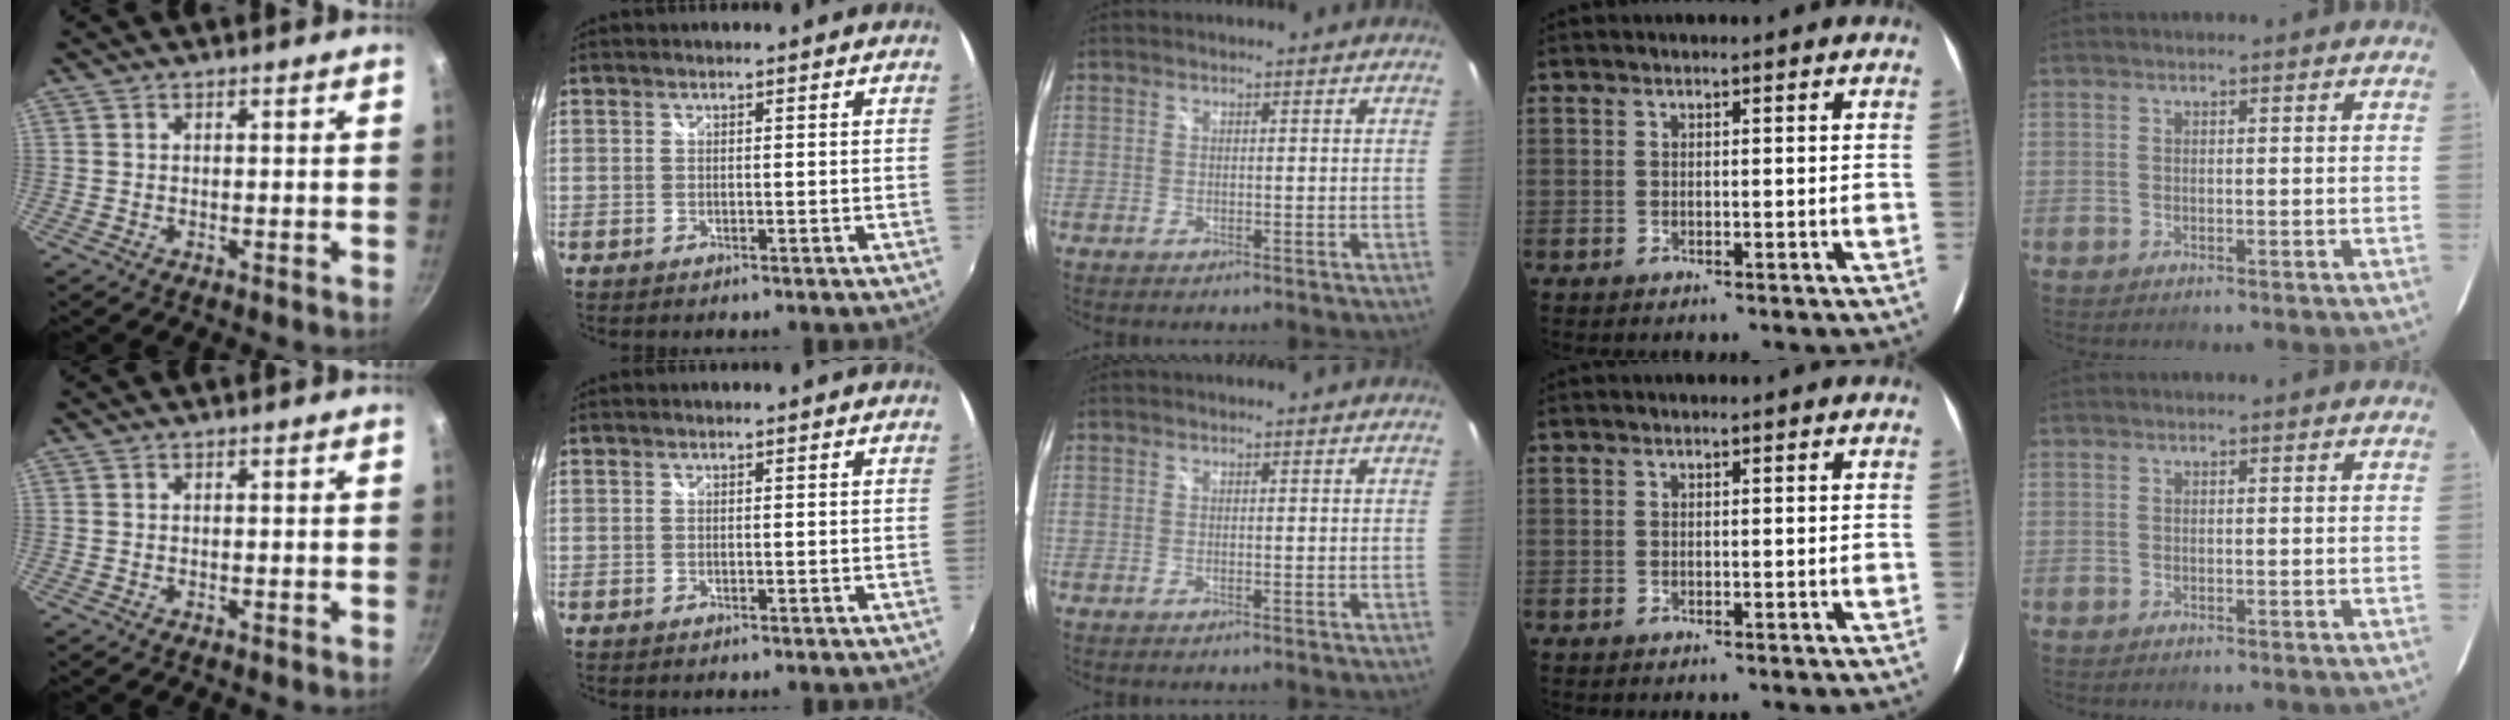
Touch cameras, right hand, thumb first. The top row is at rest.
{}